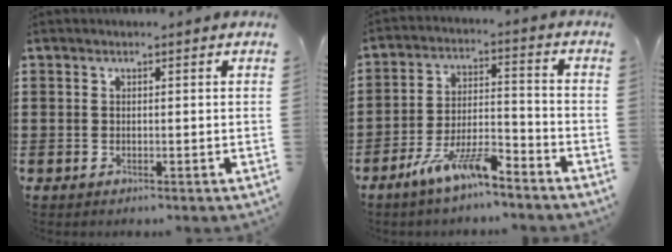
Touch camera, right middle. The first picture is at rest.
{"total": 8.2, "force": [-6.4, 1.5, 5.0], "torque": [-0.104, -0.002, -0.123]}